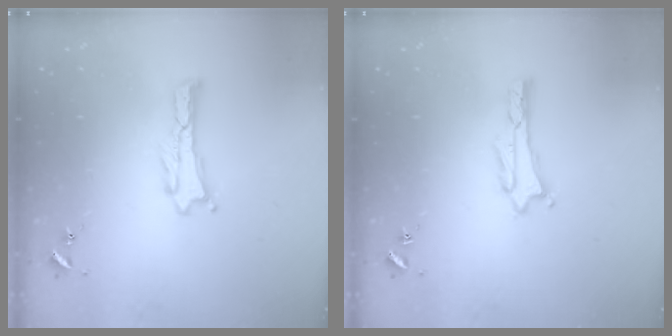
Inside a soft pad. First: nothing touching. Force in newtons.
{"total": 1.8, "press": 1.8, "slide": 0.2}